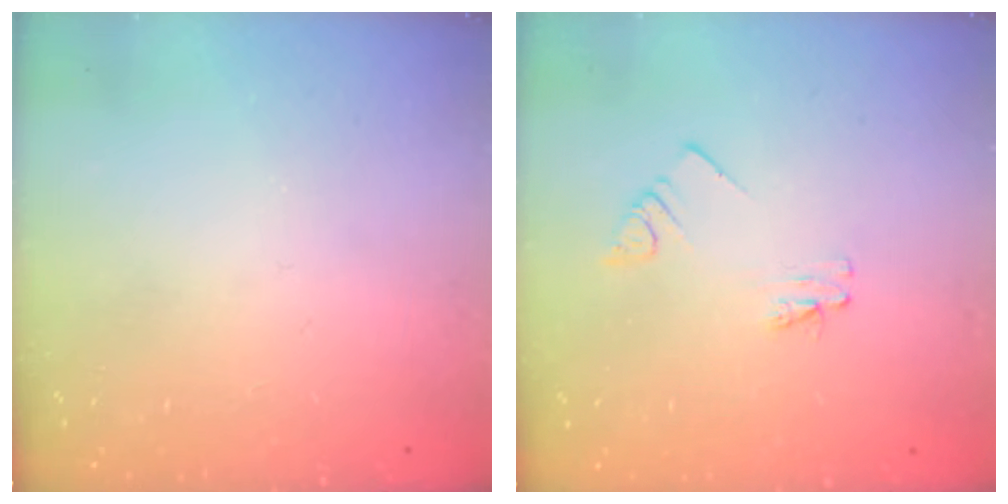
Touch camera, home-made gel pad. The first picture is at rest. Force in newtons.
{"total": 1.8, "press": 1.8, "slide": 0.1}